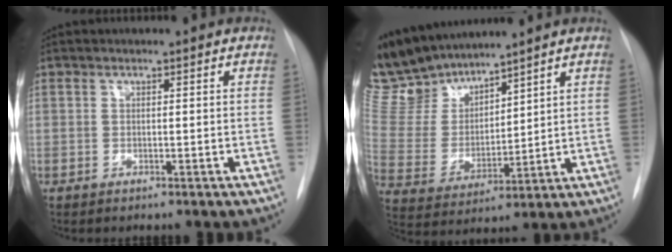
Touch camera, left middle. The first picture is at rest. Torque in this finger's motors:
{"motor_torque": [0.43, -0.28, 1.05, 0.15]}